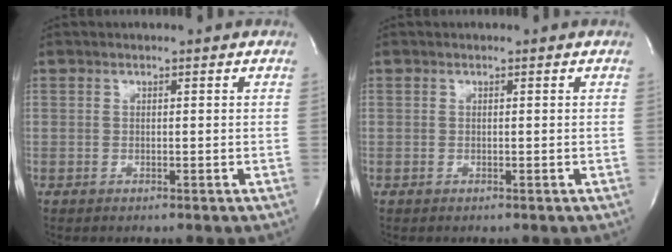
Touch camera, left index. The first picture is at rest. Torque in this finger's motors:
{"motor_torque": [0.00, 0.00, 0.00, 0.00]}